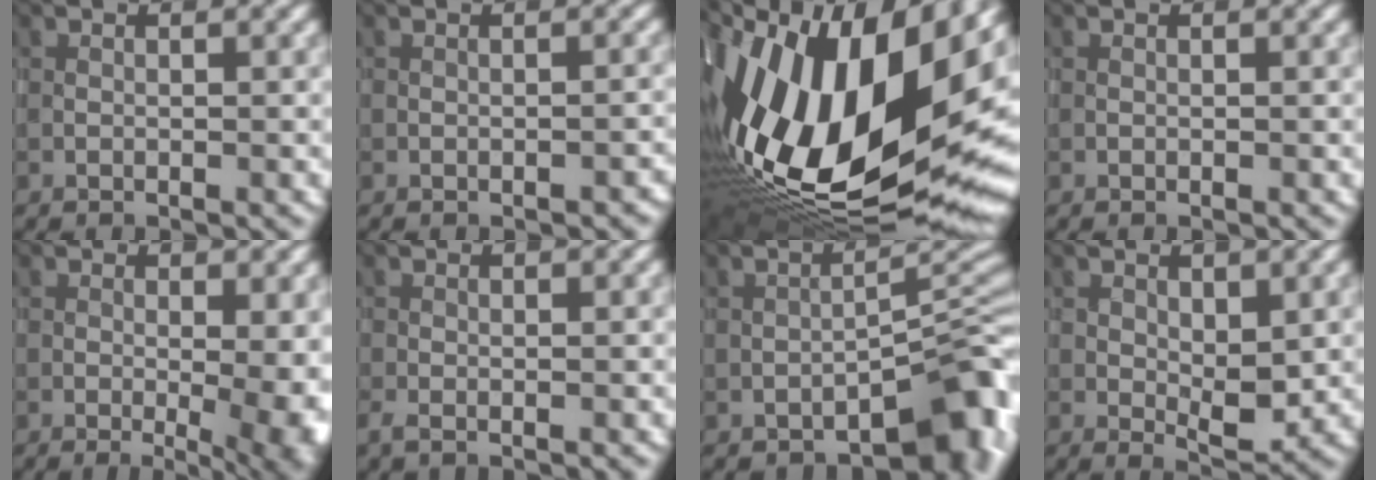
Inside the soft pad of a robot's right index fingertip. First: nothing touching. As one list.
[{"total": 1.3, "force": [-1.0, 0.6, 0.6], "torque": [-0.010, 0.003, -0.007]}, {"total": 20.3, "force": [1.0, 10.0, 17.7], "torque": [-0.323, -0.013, 0.018]}, {"total": 0.0}, {"total": 7.4, "force": [-1.2, 3.1, 6.7], "torque": [-0.052, 0.001, -0.016]}, {"total": 1.3, "force": [-0.9, 0.3, 0.8], "torque": [-0.020, -0.007, -0.021]}, {"total": 7.0, "force": [-4.3, 3.0, 4.7], "torque": [-0.037, 0.012, -0.067]}, {"total": 3.1, "force": [0.3, 1.7, 2.5], "torque": [-0.042, -0.009, 0.010]}]